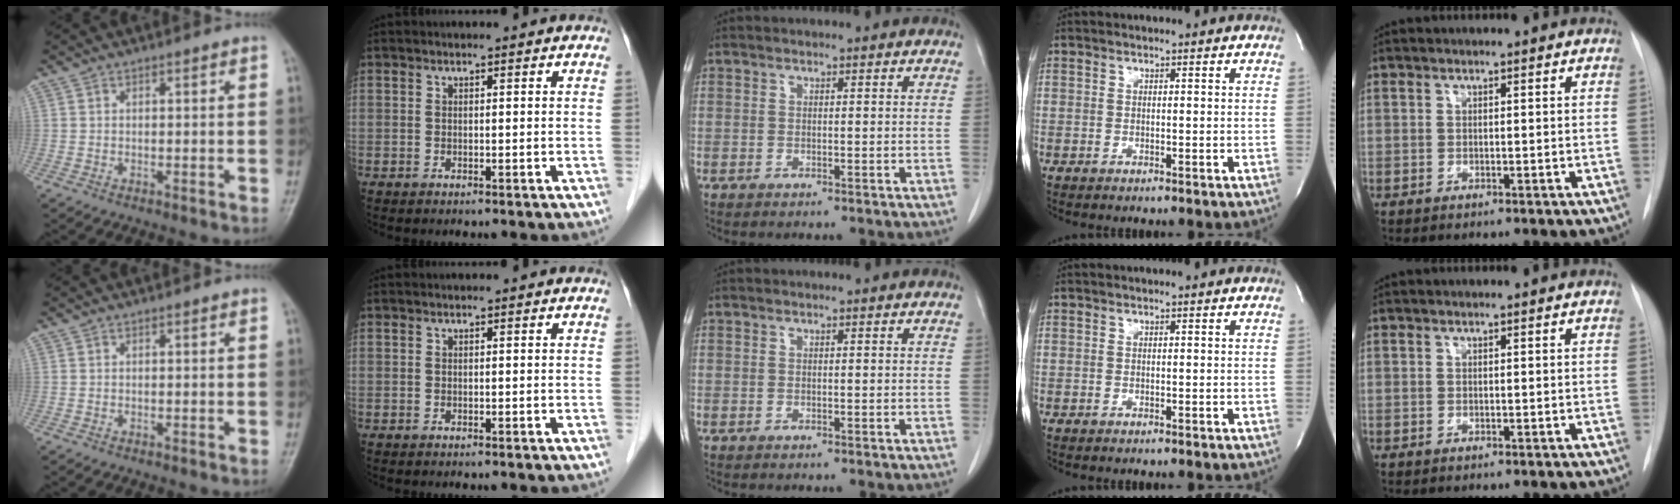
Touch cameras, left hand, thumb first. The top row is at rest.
{}